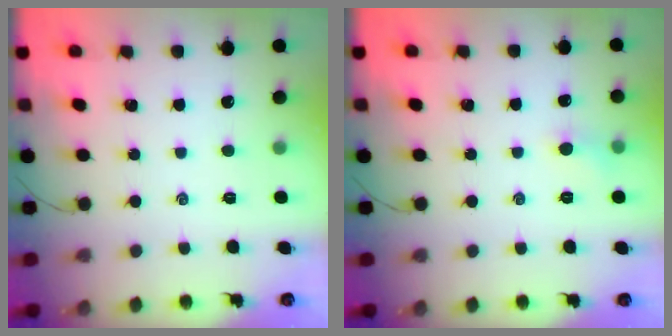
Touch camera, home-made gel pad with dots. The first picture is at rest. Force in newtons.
{"total": 3.8, "press": 3.6, "slide": 1.2}